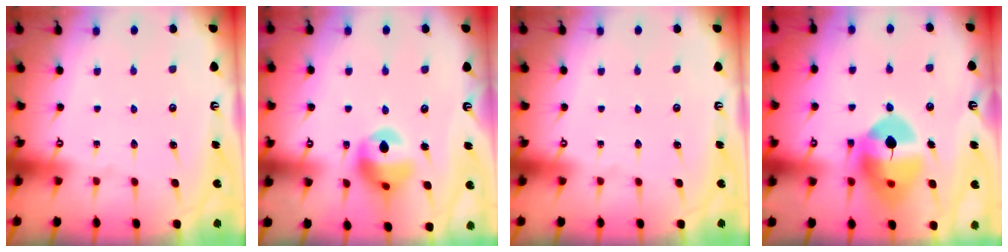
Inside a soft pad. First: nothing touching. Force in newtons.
{"total": 13.6, "press": 12.9, "slide": 4.4}
{"total": 0.0}
{"total": 13.6, "press": 13.5, "slide": 2.0}